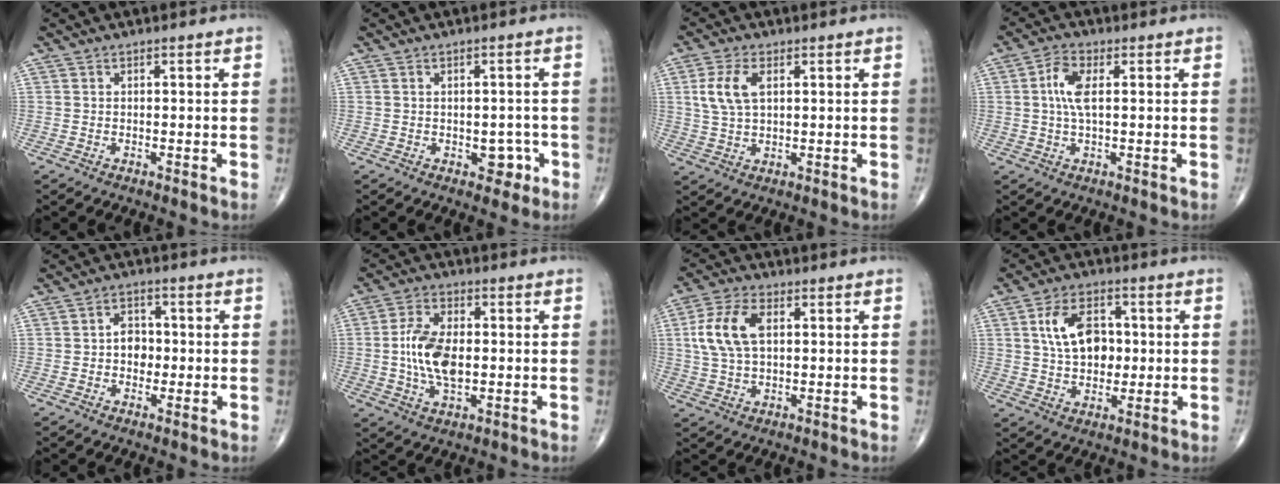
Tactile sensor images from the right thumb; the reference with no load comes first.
{"total": 3.5, "force": [-1.1, 2.4, 2.3], "torque": [-0.005, 0.007, -0.013]}
{"total": 6.9, "force": [1.9, 3.7, 5.5], "torque": [-0.122, 0.000, 0.040]}
{"total": 5.5, "force": [0.9, 2.3, 4.9], "torque": [-0.113, 0.004, 0.012]}
{"total": 4.7, "force": [-0.2, 3.6, 3.0], "torque": [-0.023, 0.009, -0.010]}
{"total": 10.6, "force": [-0.3, 5.7, 9.0], "torque": [-0.169, 0.002, -0.006]}
{"total": 9.9, "force": [2.0, 5.5, 8.0], "torque": [-0.169, 0.010, 0.038]}
{"total": 11.2, "force": [1.9, 7.3, 8.2], "torque": [-0.119, 0.002, 0.033]}